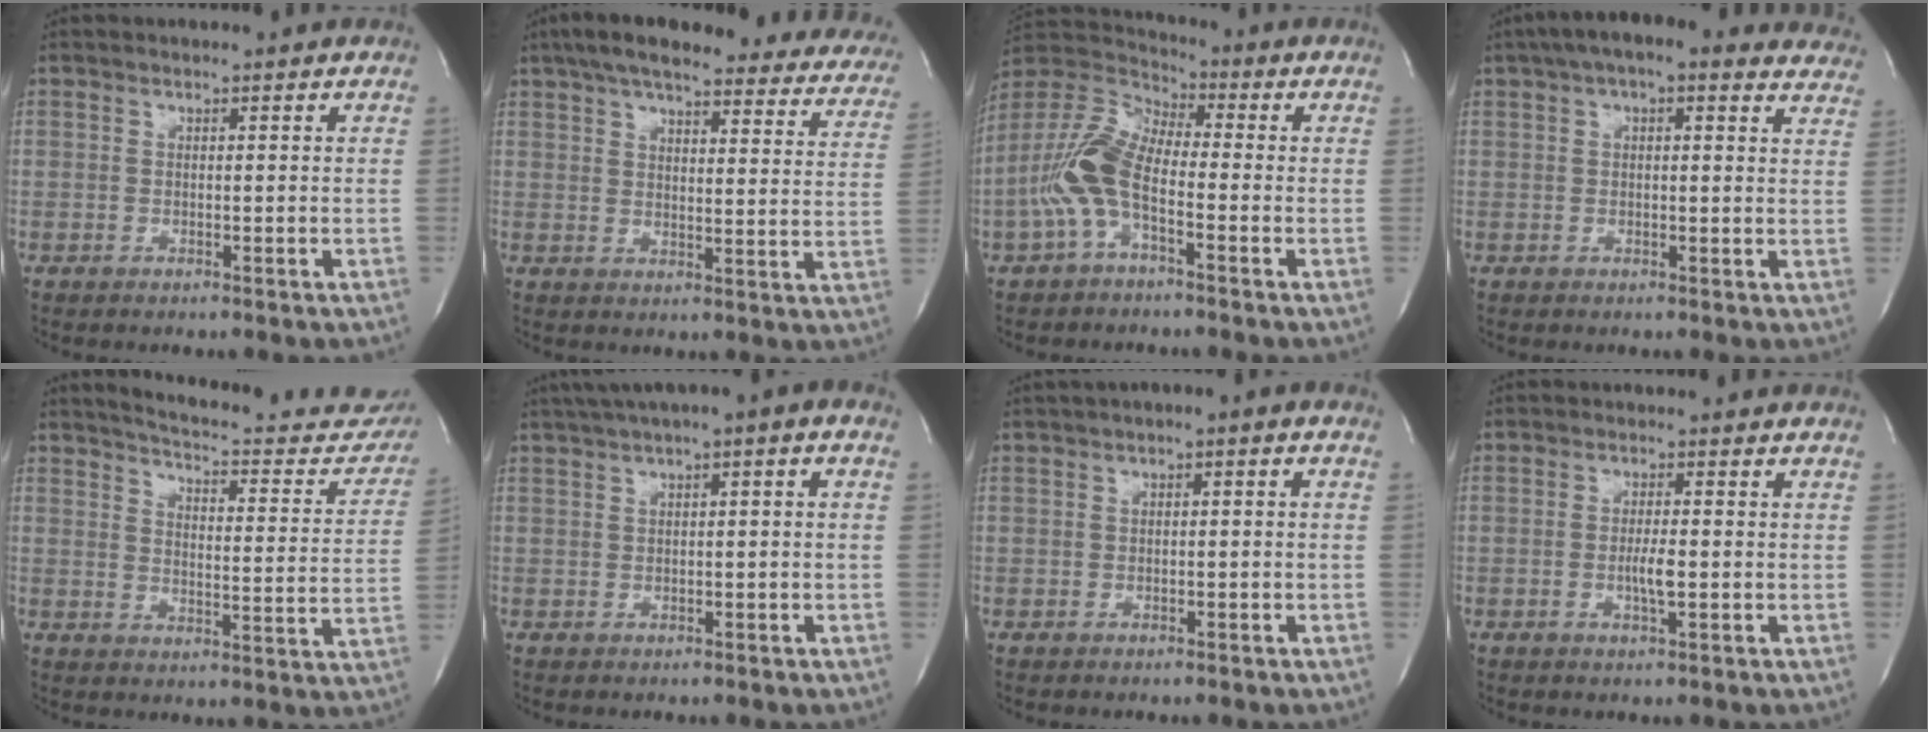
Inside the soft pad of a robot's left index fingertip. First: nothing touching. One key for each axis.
{"total": 29.2, "fx": 24.5, "fy": 6.6, "fz": 14.5, "tx": -0.212, "ty": -0.006, "tz": 0.286}
{"total": 10.1, "fx": -3.3, "fy": 3.9, "fz": 8.7, "tx": -0.214, "ty": 0.012, "tz": -0.073}
{"total": 19.3, "fx": 16.3, "fy": 5.5, "fz": 8.8, "tx": -0.119, "ty": 0.036, "tz": 0.190}
{"total": 20.6, "fx": 18.6, "fy": 5.0, "fz": 7.2, "tx": -0.086, "ty": -0.053, "tz": 0.213}
{"total": 6.6, "fx": 2.9, "fy": 0.9, "fz": 5.8, "tx": -0.096, "ty": 0.035, "tz": 0.043}
{"total": 2.1, "fx": 0.4, "fy": 0.6, "fz": 1.9, "tx": -0.030, "ty": 0.013, "tz": 0.004}
{"total": 2.5, "fx": -0.8, "fy": 0.1, "fz": 2.4, "tx": -0.051, "ty": -0.010, "tz": -0.011}